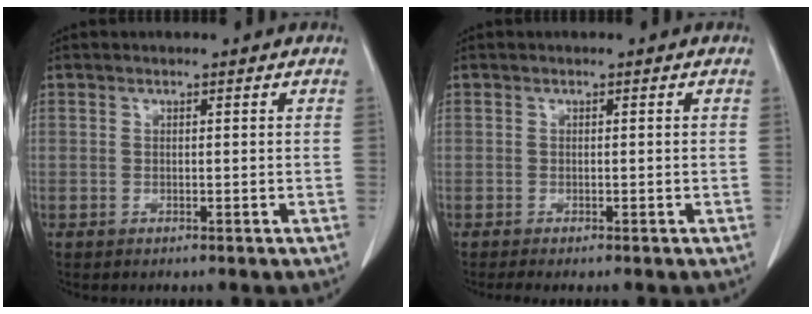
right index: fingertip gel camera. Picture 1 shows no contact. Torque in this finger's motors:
{"motor_torque": [-0.01, -0.05, -0.01, 0.02]}